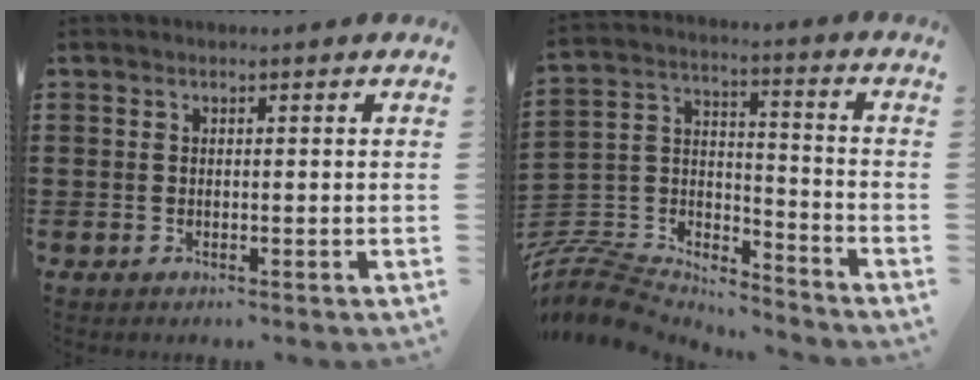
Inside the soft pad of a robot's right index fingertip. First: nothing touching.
{"total": 8.4, "force": [-8.0, 2.2, 1.4], "torque": [-0.052, -0.002, -0.166]}